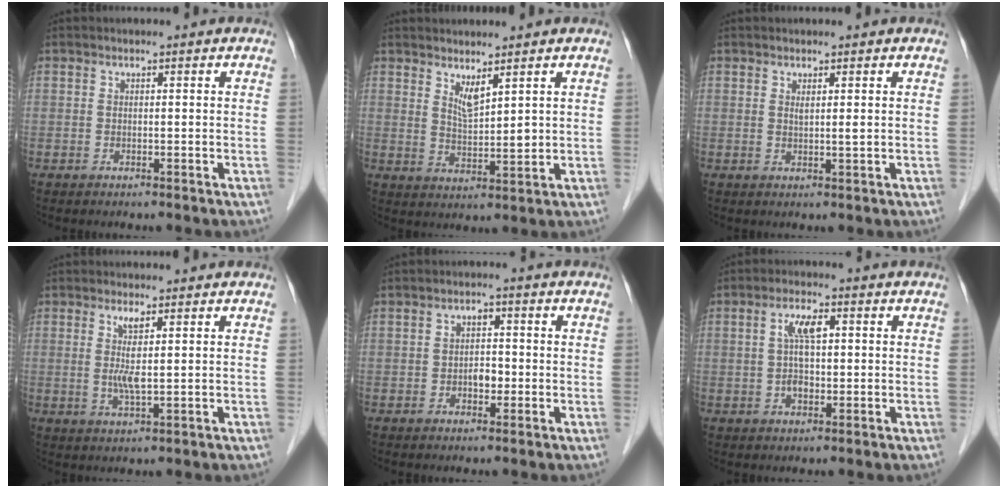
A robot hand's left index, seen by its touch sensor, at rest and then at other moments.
{"total": 3.8, "force": [2.5, 0.5, 2.8], "torque": [-0.057, -0.017, 0.053]}
{"total": 1.3, "force": [0.4, 0.0, 1.2], "torque": [-0.023, -0.003, 0.009]}
{"total": 3.7, "force": [0.7, 0.2, 3.6], "torque": [-0.072, -0.005, 0.016]}
{"total": 2.7, "force": [-0.7, 1.7, 2.0], "torque": [-0.029, 0.008, -0.010]}
{"total": 4.6, "force": [0.6, 1.9, 4.1], "torque": [-0.085, 0.012, 0.011]}